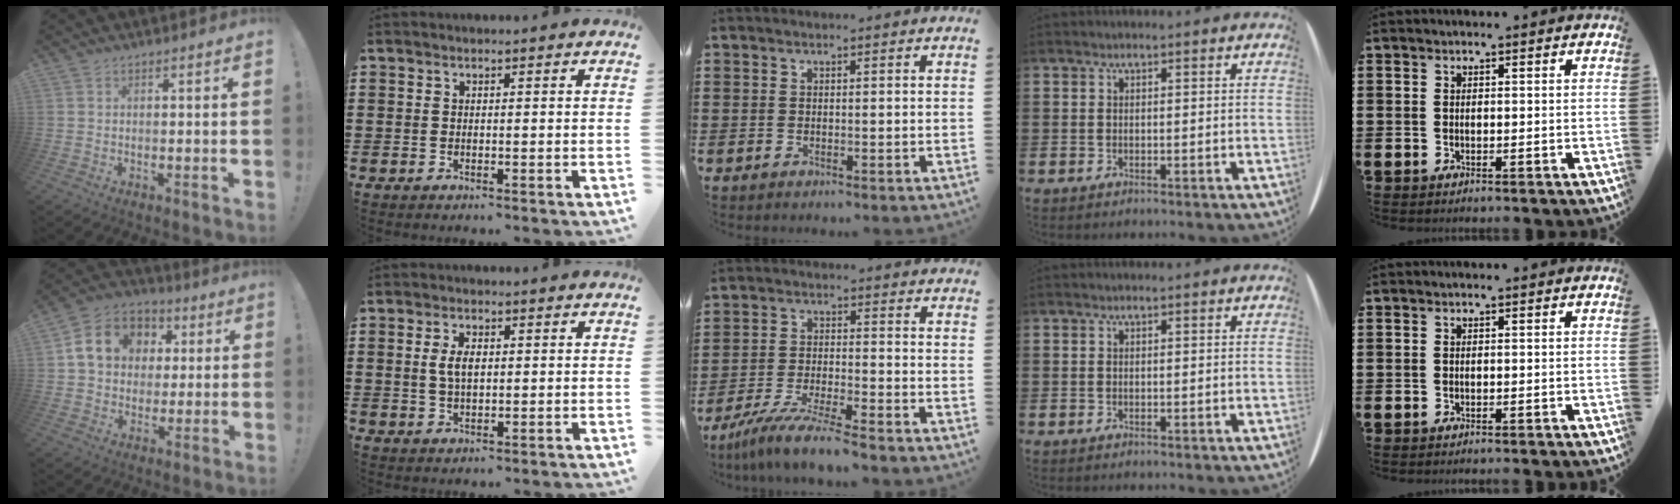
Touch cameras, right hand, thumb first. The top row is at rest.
{"thumb": {"total": 13.4, "force": [3.1, 11.3, 6.5], "torque": [-0.096, 0.006, 0.066]}, "index": {"total": 3.6, "force": [0.5, 1.8, 3.1], "torque": [-0.071, 0.006, 0.004]}, "middle": {"total": 7.2, "force": [-6.5, -0.3, 3.0], "torque": [-0.061, -0.009, -0.125]}}